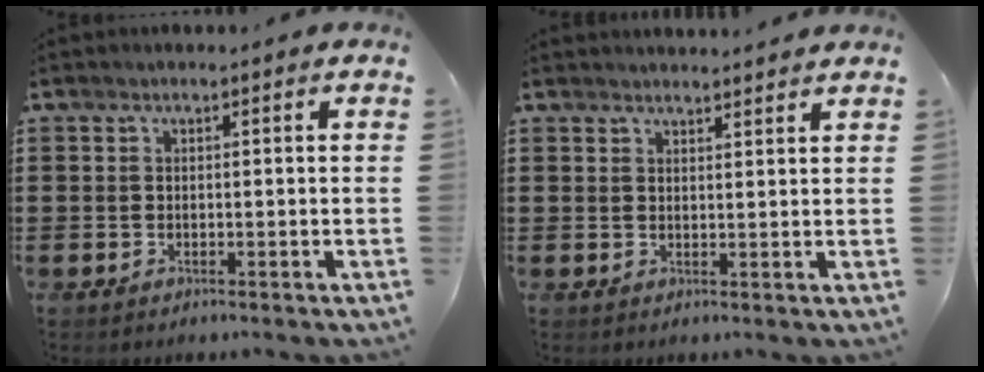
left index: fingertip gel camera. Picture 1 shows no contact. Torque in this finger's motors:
{"motor_torque": [0.42, -0.22, 0.31, 0.10]}